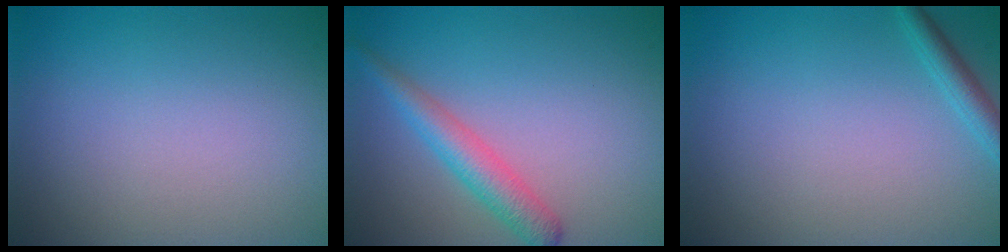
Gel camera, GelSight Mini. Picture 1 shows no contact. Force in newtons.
{"total": 3.1, "press": 3.1, "slide": 0.1}
{"total": 1.8, "press": 1.8, "slide": 0.1}